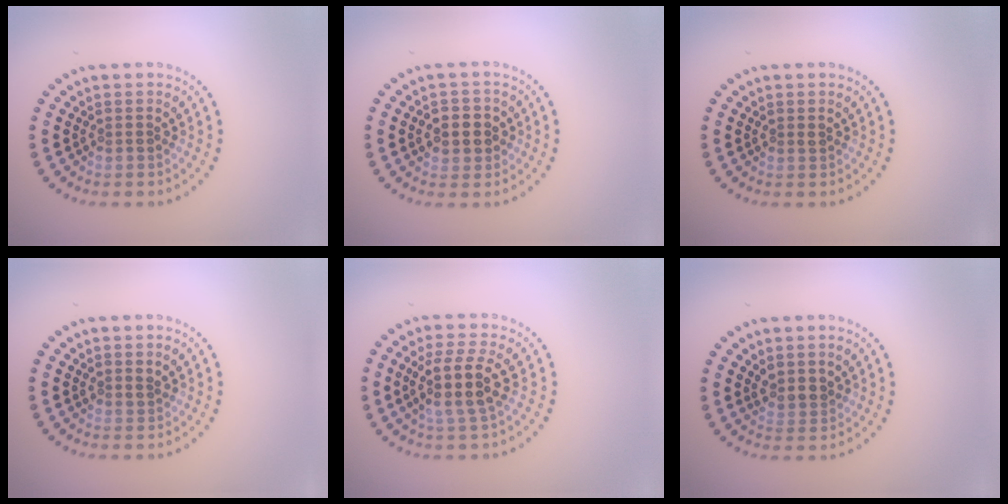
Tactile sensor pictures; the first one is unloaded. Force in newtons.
{"total": 2.9, "press": 2.9, "slide": 0.6}
{"total": 0.7, "press": 0.7, "slide": 0.1}
{"total": 0.6, "press": 0.3, "slide": 0.5}
{"total": 3.8, "press": 3.3, "slide": 1.9}
{"total": 1.8, "press": 1.6, "slide": 1.0}